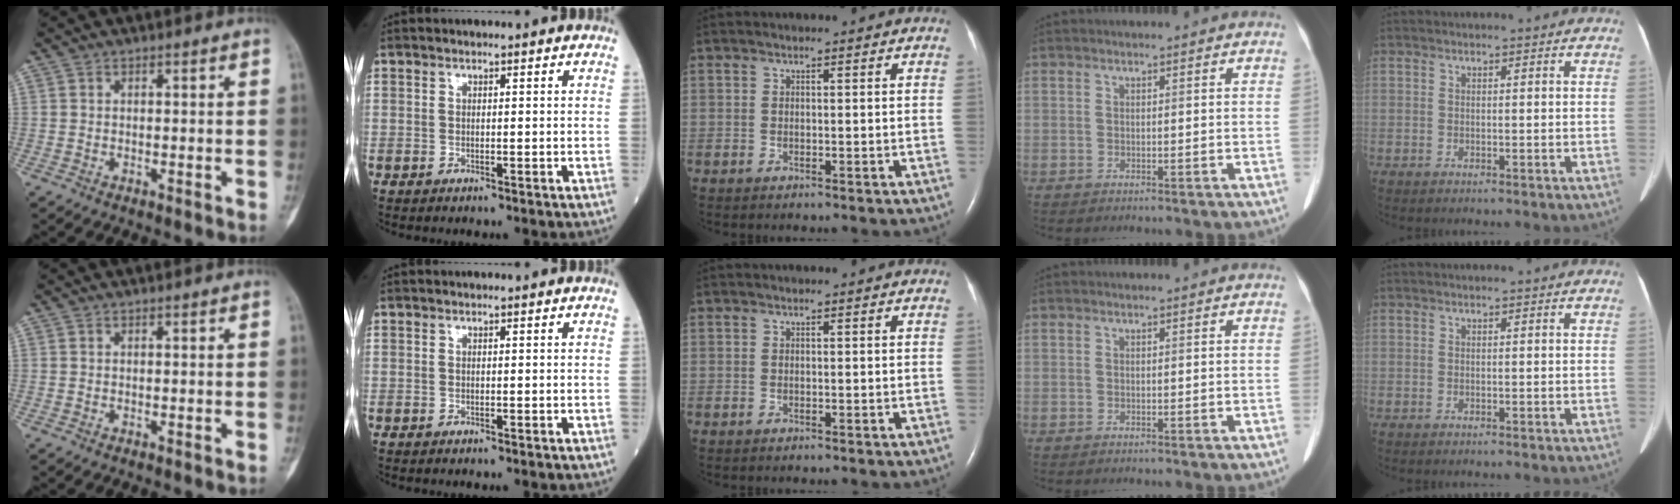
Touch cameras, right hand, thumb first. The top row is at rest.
{}